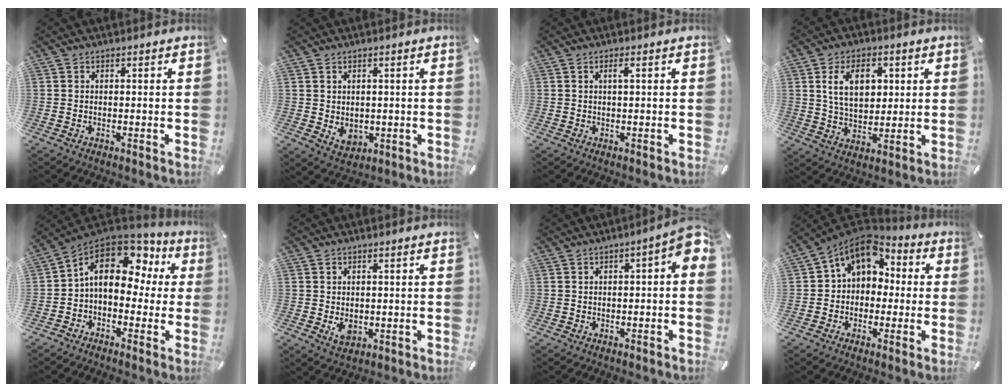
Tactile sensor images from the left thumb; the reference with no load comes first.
{"total": 3.9, "force": [0.4, 3.6, 1.5], "torque": [-0.019, -0.004, 0.007]}
{"total": 1.5, "force": [0.4, 0.1, 1.5], "torque": [-0.030, 0.001, 0.005]}
{"total": 10.5, "force": [3.1, 7.1, 7.1], "torque": [-0.128, 0.004, 0.053]}
{"total": 13.7, "force": [4.0, 9.3, 9.2], "torque": [-0.155, -0.017, 0.069]}
{"total": 3.4, "force": [-0.4, 2.7, 2.1], "torque": [-0.027, -0.005, -0.009]}
{"total": 5.6, "force": [-0.1, 2.0, 5.2], "torque": [-0.076, -0.001, -0.003]}
{"total": 9.0, "force": [3.0, 7.4, 4.0], "torque": [-0.070, -0.012, 0.058]}